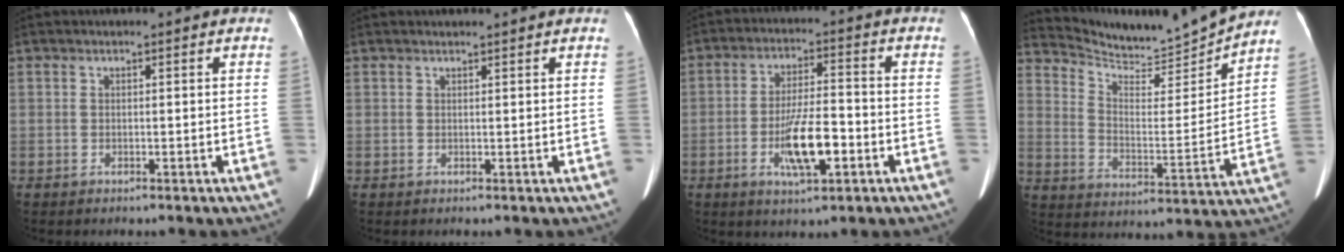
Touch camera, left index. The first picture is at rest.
{"total": 1.0, "force": [1.0, -0.1, 0.2], "torque": [-0.005, 0.010, 0.021]}
{"total": 8.7, "force": [-3.0, 2.0, 8.0], "torque": [-0.152, -0.002, -0.049]}
{"total": 15.2, "force": [15.0, -0.3, 3.0], "torque": [-0.070, -0.037, 0.231]}